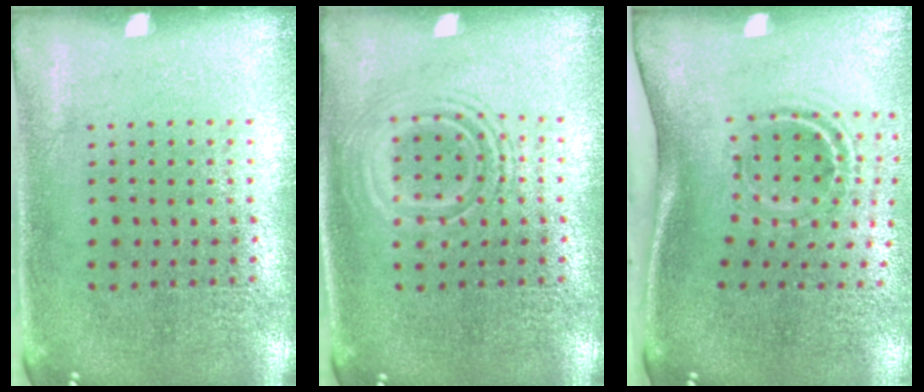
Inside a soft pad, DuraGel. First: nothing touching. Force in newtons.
{"total": 1.4, "press": 1.4, "slide": 0.2}
{"total": 2.1, "press": 1.2, "slide": 1.8}